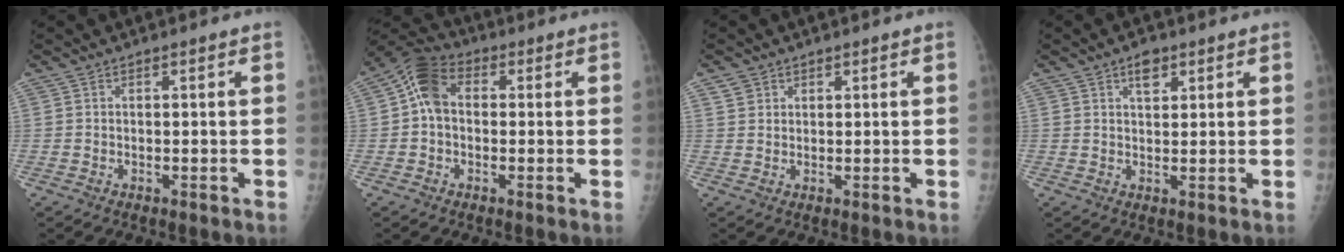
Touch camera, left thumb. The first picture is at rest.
{"total": 8.1, "force": [0.7, 5.9, 5.5], "torque": [-0.091, 0.025, -0.001]}
{"total": 2.1, "force": [1.2, 1.7, 0.3], "torque": [0.010, -0.006, 0.018]}
{"total": 3.4, "force": [2.0, 1.9, 2.1], "torque": [-0.020, -0.008, 0.031]}